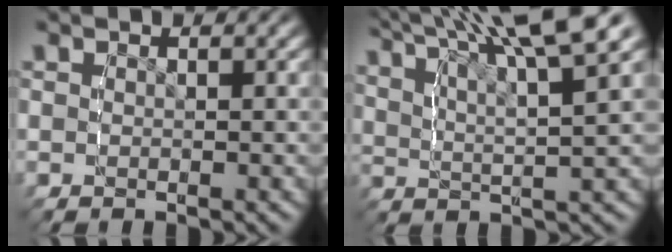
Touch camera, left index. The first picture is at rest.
{"total": 8.0, "force": [5.3, 2.2, 5.6], "torque": [-0.080, 0.012, 0.082]}